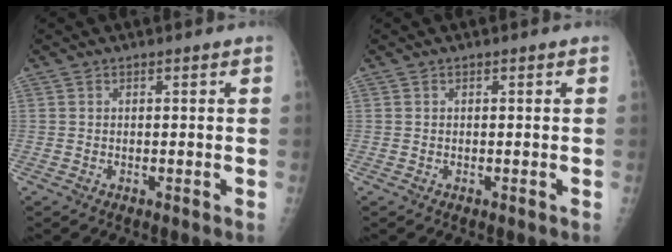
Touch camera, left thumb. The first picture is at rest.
{"total": 0.0}